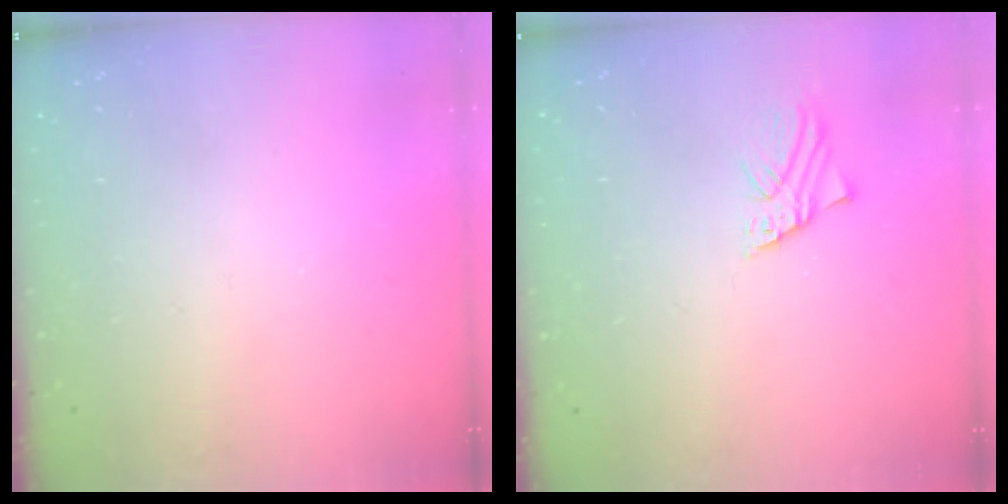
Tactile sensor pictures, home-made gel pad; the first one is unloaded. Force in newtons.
{"total": 1.8, "press": 1.8, "slide": 0.1}